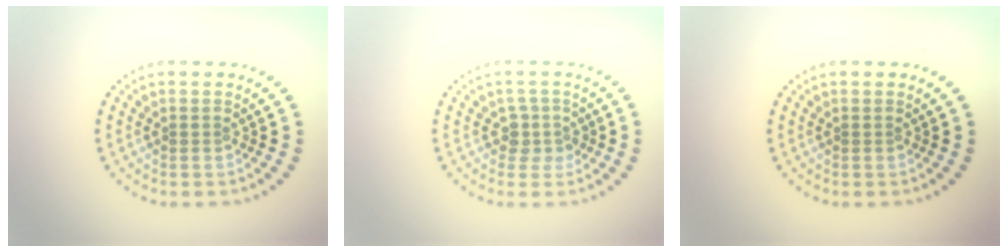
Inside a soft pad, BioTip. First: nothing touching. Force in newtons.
{"total": 1.9, "press": 1.6, "slide": 1.0}
{"total": 0.0}